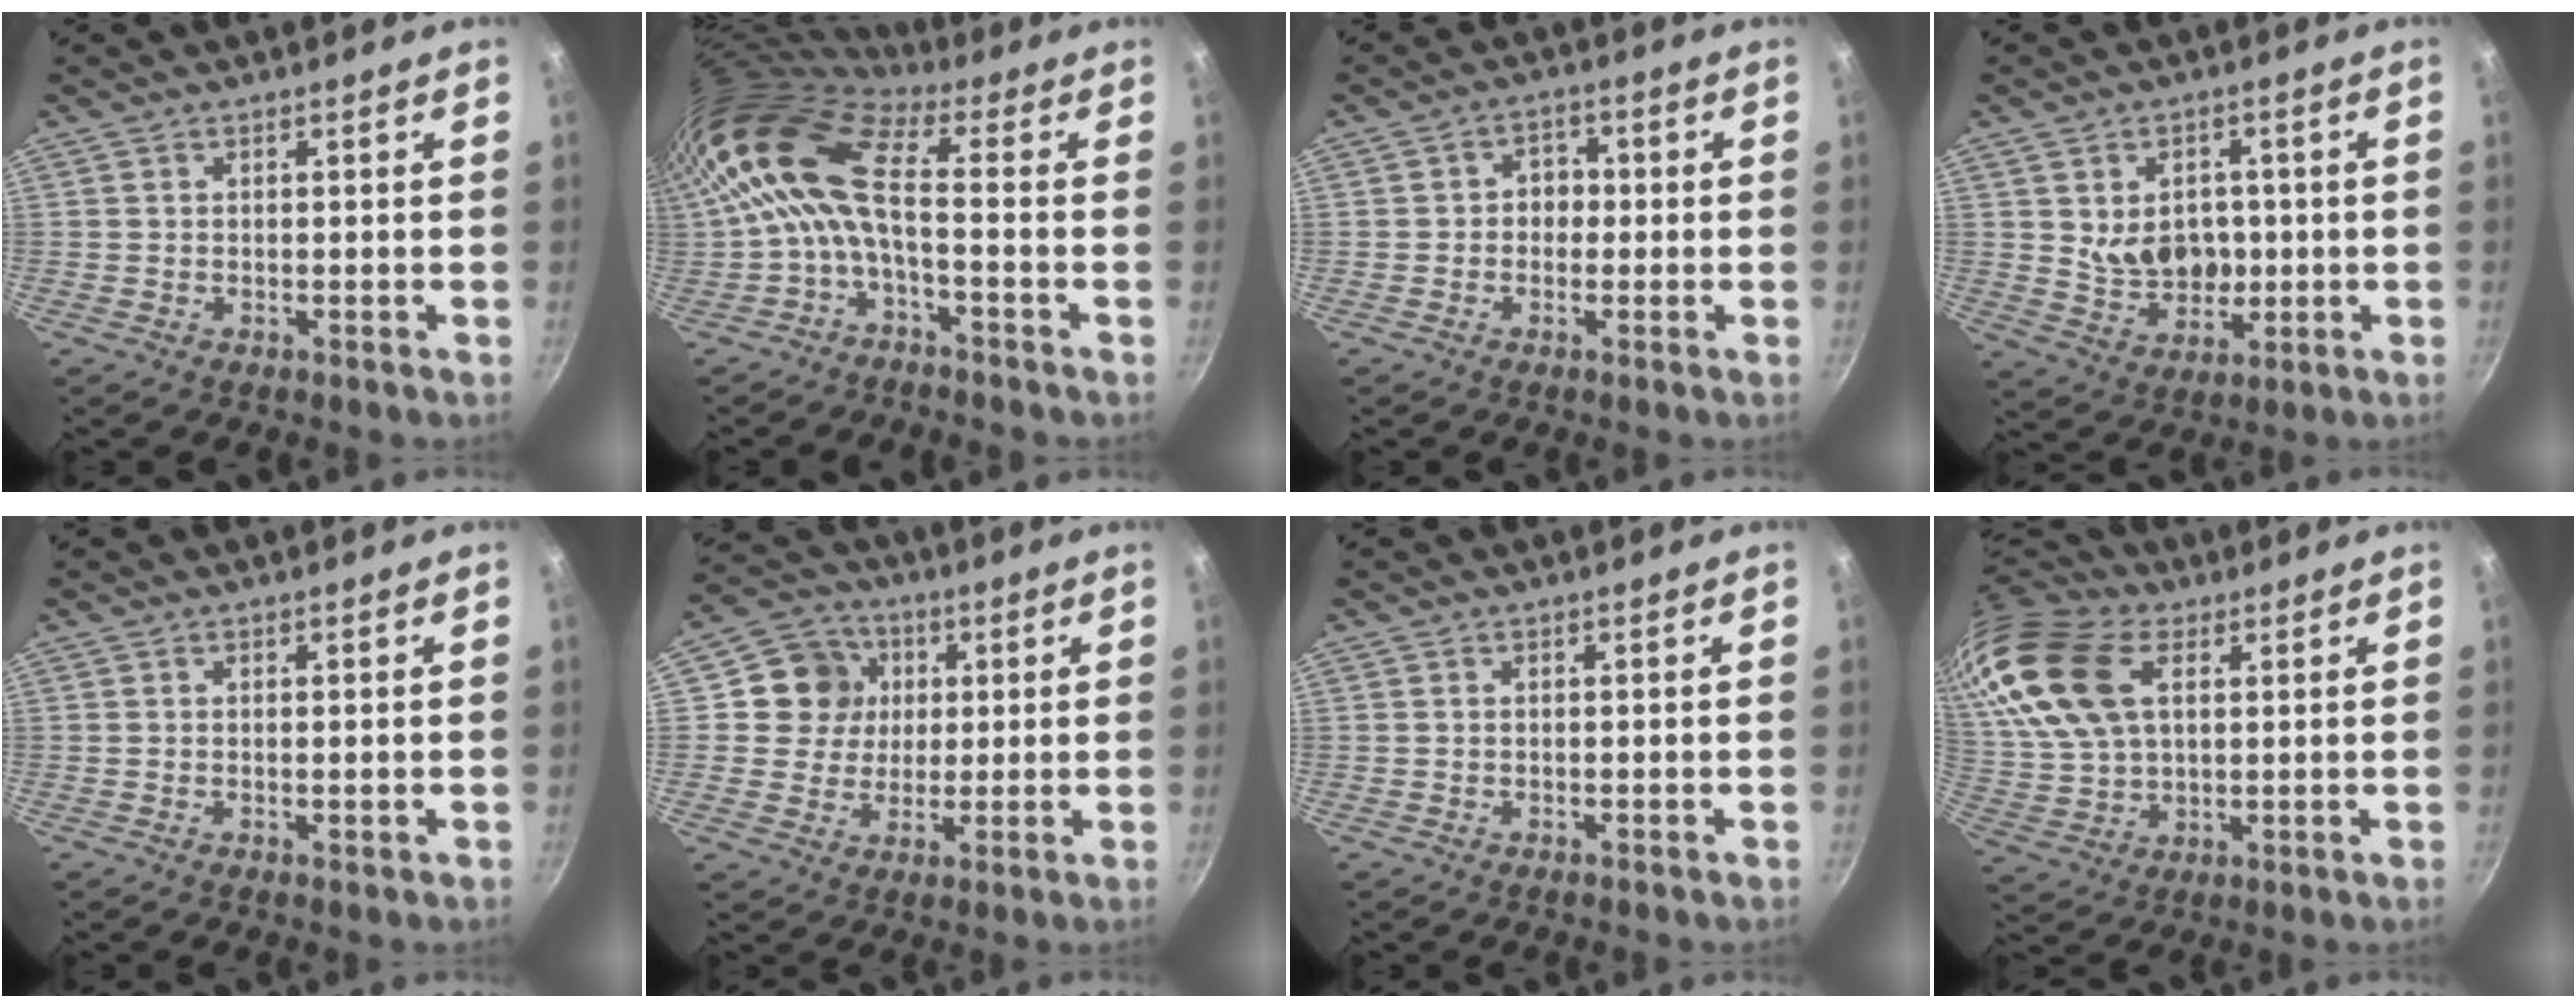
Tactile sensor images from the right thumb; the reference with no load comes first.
{"total": 12.5, "force": [-0.6, 5.0, 11.4], "torque": [-0.247, 0.028, -0.025]}
{"total": 3.8, "force": [-0.4, 3.2, 1.9], "torque": [0.001, 0.011, -0.013]}
{"total": 9.2, "force": [0.6, 7.2, 5.7], "torque": [-0.064, -0.010, 0.022]}
{"total": 0.6, "force": [0.1, 0.1, 0.6], "torque": [-0.011, -0.002, 0.002]}
{"total": 9.8, "force": [2.2, 9.1, 3.0], "torque": [-0.015, 0.007, 0.030]}
{"total": 0.0}
{"total": 20.2, "force": [7.4, 12.6, 14.0], "torque": [-0.284, -0.009, 0.143]}